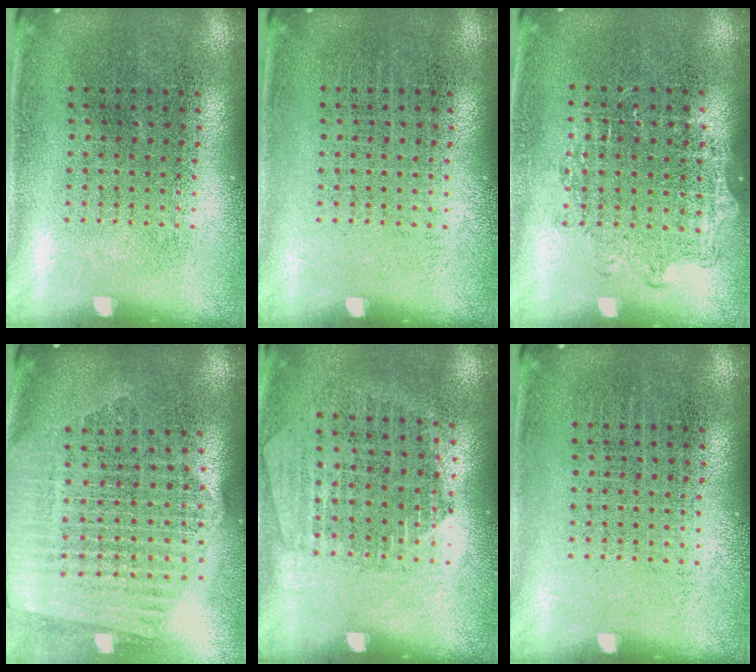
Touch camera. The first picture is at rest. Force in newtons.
{"total": 0.0}
{"total": 0.9, "press": 0.8, "slide": 0.4}
{"total": 2.4, "press": 2.2, "slide": 1.1}
{"total": 1.3, "press": 1.2, "slide": 0.6}
{"total": 0.0}